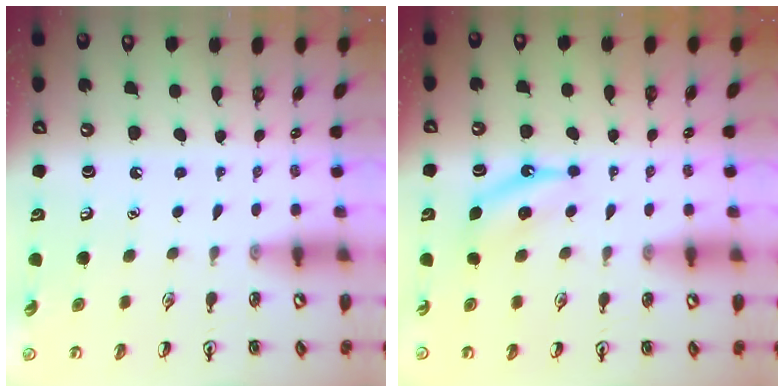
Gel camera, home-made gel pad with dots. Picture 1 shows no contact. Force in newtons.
{"total": 4.8, "press": 4.7, "slide": 0.9}